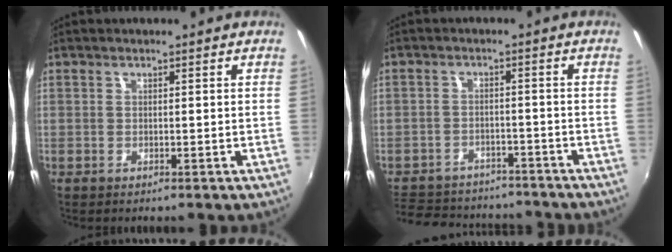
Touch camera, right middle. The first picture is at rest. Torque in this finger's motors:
{"motor_torque": [0.40, -1.29, -0.48, -0.21]}